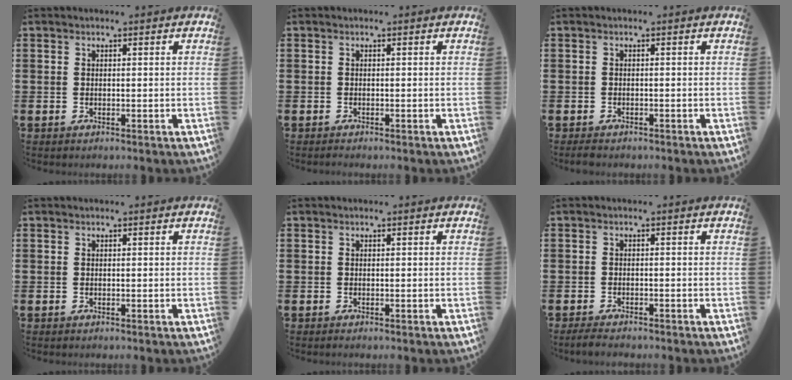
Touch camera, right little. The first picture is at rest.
{"total": 0.0}
{"total": 0.8, "force": [-0.6, 0.3, 0.4], "torque": [-0.010, 0.000, -0.013]}
{"total": 0.0}
{"total": 0.0}
{"total": 1.4, "force": [-1.3, 0.2, 0.6], "torque": [-0.012, 0.002, -0.025]}